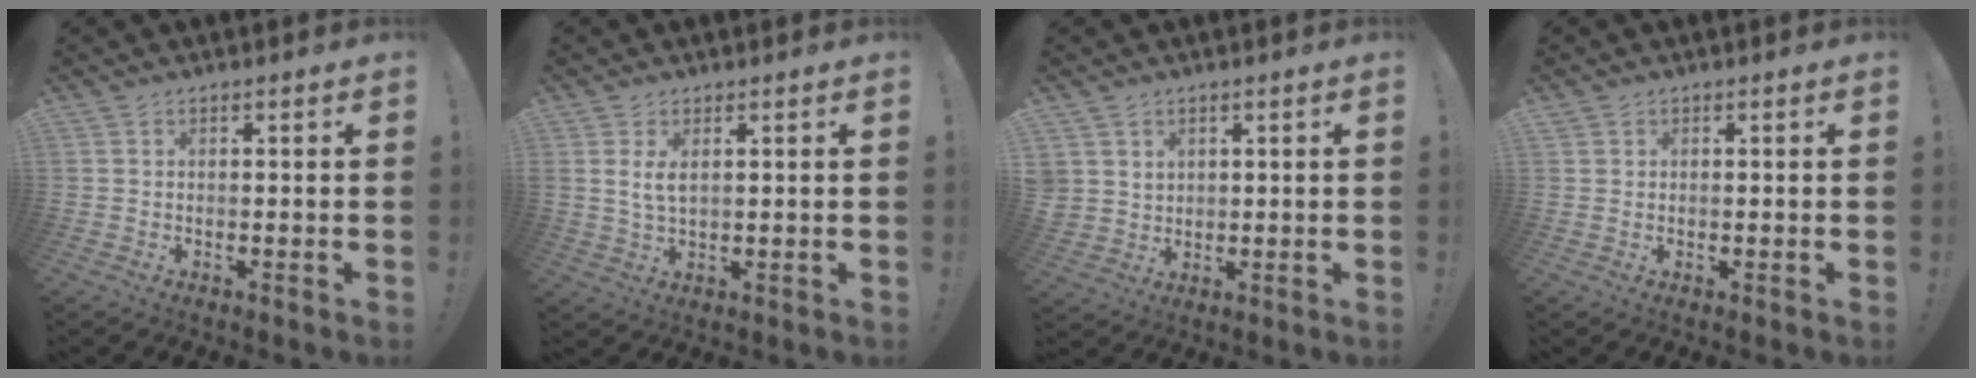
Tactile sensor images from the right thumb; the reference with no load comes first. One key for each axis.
{"total": 4.2, "fx": 1.6, "fy": 1.8, "fz": 3.4, "tx": -0.061, "ty": -0.002, "tz": 0.028}
{"total": 4.1, "fx": 2.6, "fy": 3.2, "fz": 0.4, "tx": -0.011, "ty": -0.014, "tz": 0.053}
{"total": 1.0, "fx": 0.6, "fy": 0.7, "fz": 0.1, "tx": 0.002, "ty": -0.001, "tz": 0.011}